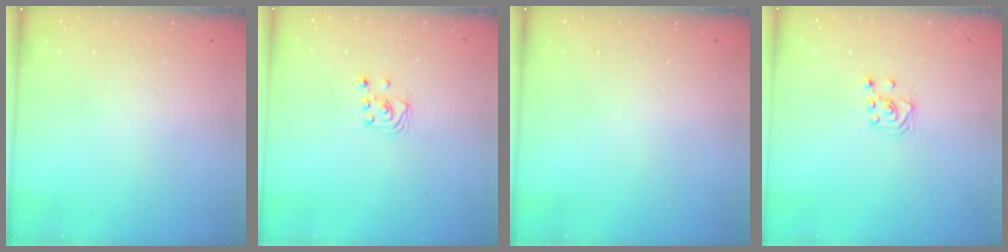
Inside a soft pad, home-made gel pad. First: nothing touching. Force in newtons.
{"total": 1.9, "press": 1.9, "slide": 0.1}
{"total": 0.0}
{"total": 3.4, "press": 3.4, "slide": 0.4}